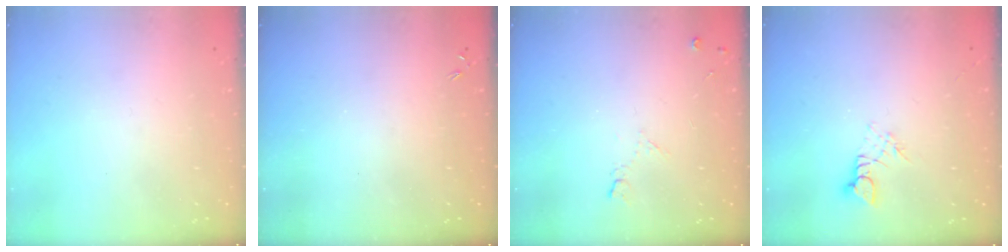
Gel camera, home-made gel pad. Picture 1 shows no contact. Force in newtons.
{"total": 0.0}
{"total": 6.0, "press": 5.9, "slide": 1.0}
{"total": 3.2, "press": 3.2, "slide": 0.2}